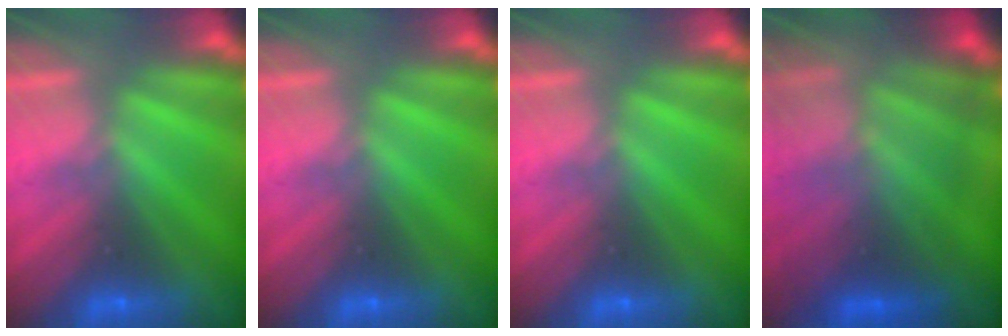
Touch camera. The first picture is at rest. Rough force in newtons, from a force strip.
{"total": 0.0}
{"total": 0.0}
{"total": 7.6}